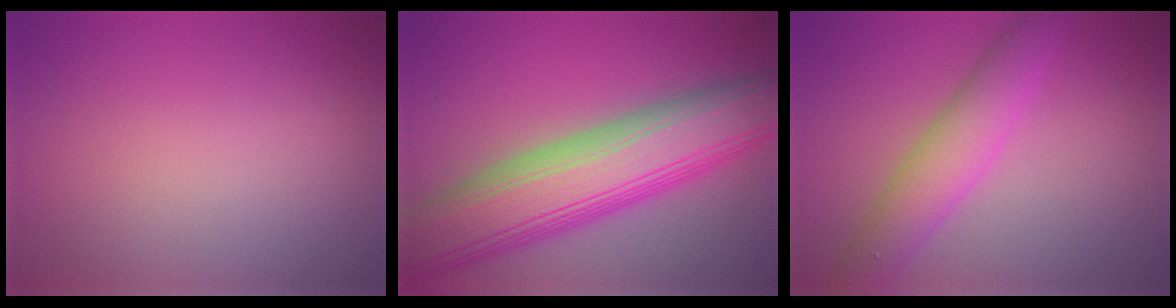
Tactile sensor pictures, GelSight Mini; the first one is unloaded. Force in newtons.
{"total": 12.2, "press": 12.1, "slide": 0.6}
{"total": 4.3, "press": 4.3, "slide": 0.1}